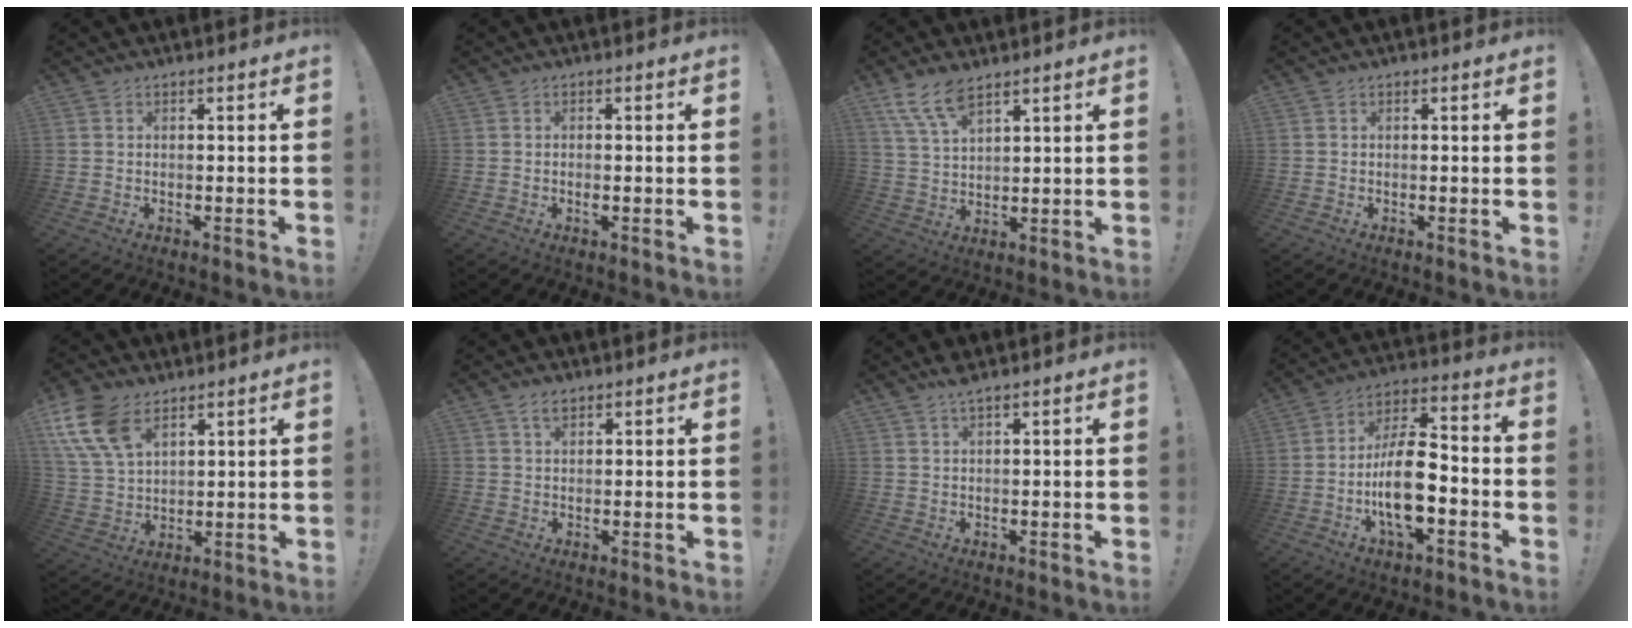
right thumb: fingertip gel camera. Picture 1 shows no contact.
{"total": 0.9, "force": [-0.5, 0.1, 0.8], "torque": [-0.014, -0.002, -0.008]}
{"total": 8.4, "force": [6.4, 2.9, 4.7], "torque": [-0.091, -0.030, 0.121]}
{"total": 0.0}
{"total": 13.3, "force": [7.6, 7.9, 7.6], "torque": [-0.159, -0.029, 0.148]}
{"total": 2.8, "force": [1.9, 1.5, 1.5], "torque": [-0.016, -0.007, 0.032]}
{"total": 2.7, "force": [2.4, 0.2, 1.3], "torque": [-0.020, -0.012, 0.040]}
{"total": 16.2, "force": [-4.8, 7.2, 13.7], "torque": [-0.260, 0.016, -0.083]}